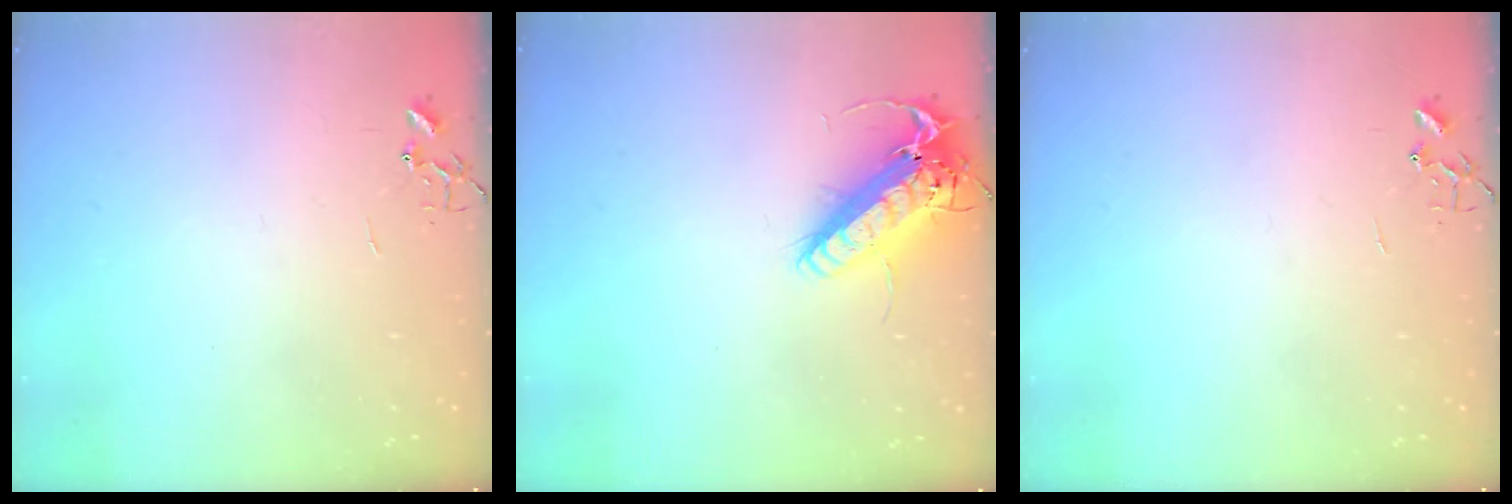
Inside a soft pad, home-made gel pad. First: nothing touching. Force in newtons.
{"total": 17.8, "press": 17.5, "slide": 3.4}
{"total": 0.0}